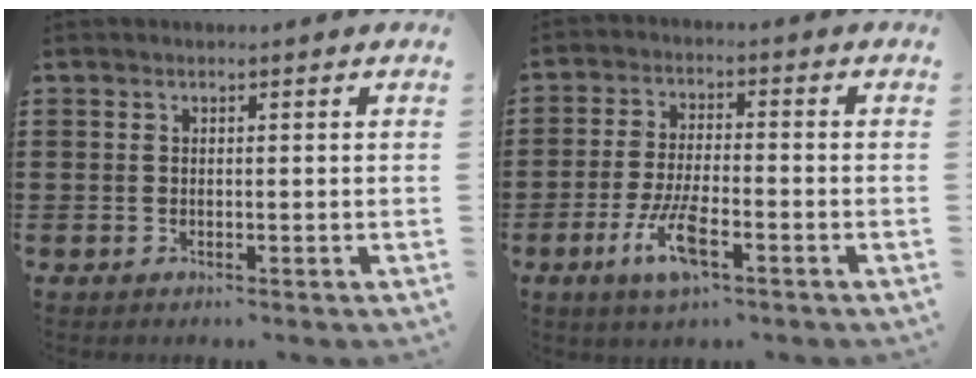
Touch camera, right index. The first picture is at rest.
{"total": 7.5, "force": [-3.4, 2.1, 6.3], "torque": [-0.141, -0.013, -0.065]}